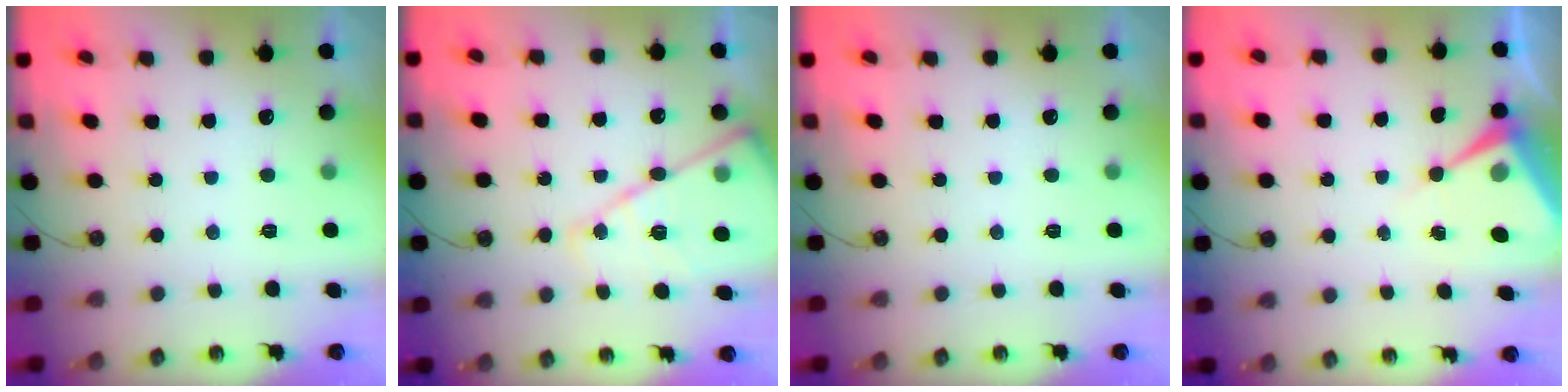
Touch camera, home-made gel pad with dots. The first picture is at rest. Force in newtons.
{"total": 15.1, "press": 15.0, "slide": 1.1}
{"total": 0.0}
{"total": 8.5, "press": 8.5, "slide": 0.2}